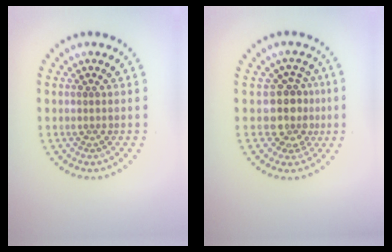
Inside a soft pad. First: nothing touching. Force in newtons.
{"total": 3.6, "press": 2.9, "slide": 2.2}